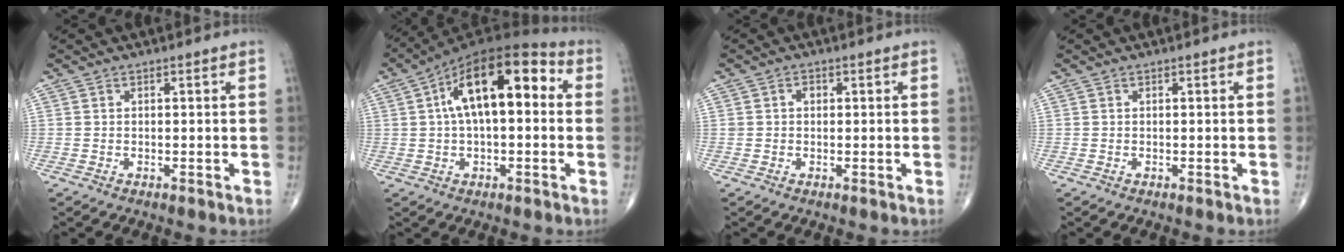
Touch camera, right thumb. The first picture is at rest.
{"total": 16.9, "force": [3.1, 7.9, 14.6], "torque": [-0.217, 0.041, 0.039]}
{"total": 1.3, "force": [0.2, 1.1, 0.7], "torque": [-0.006, 0.005, 0.002]}
{"total": 0.0}